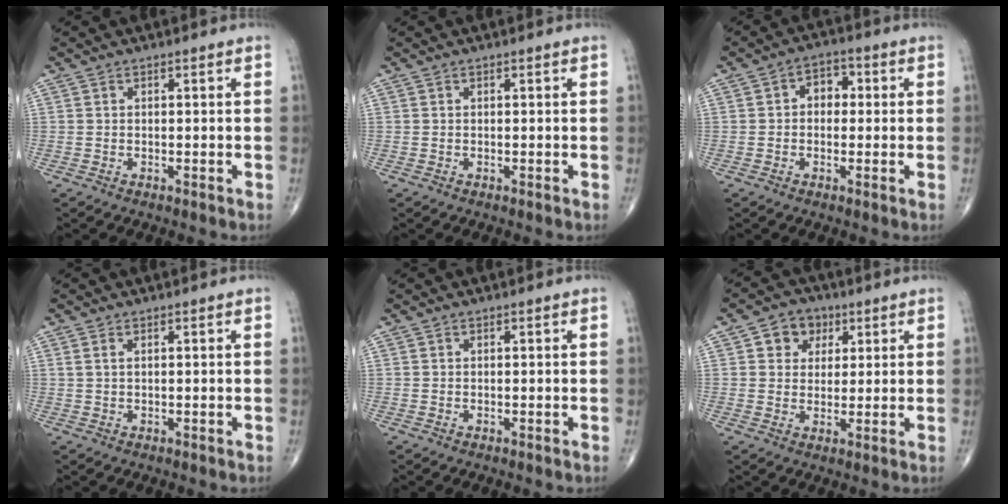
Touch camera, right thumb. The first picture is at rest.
{"total": 0.0}
{"total": 4.8, "force": [0.4, 3.6, 3.1], "torque": [-0.023, 0.017, -0.003]}
{"total": 1.2, "force": [0.5, 0.5, 0.9], "torque": [-0.025, 0.009, 0.015]}
{"total": 0.0}
{"total": 6.4, "force": [2.5, 5.3, 2.5], "torque": [-0.004, -0.003, 0.034]}